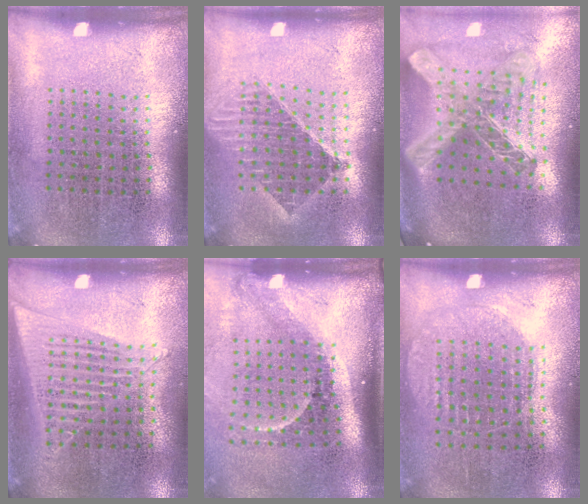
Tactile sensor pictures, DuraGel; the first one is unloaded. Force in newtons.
{"total": 1.5, "press": 1.3, "slide": 0.8}
{"total": 2.8, "press": 2.0, "slide": 1.9}
{"total": 1.4, "press": 1.3, "slide": 0.5}
{"total": 2.2, "press": 1.4, "slide": 1.6}
{"total": 0.9, "press": 0.9, "slide": 0.3}